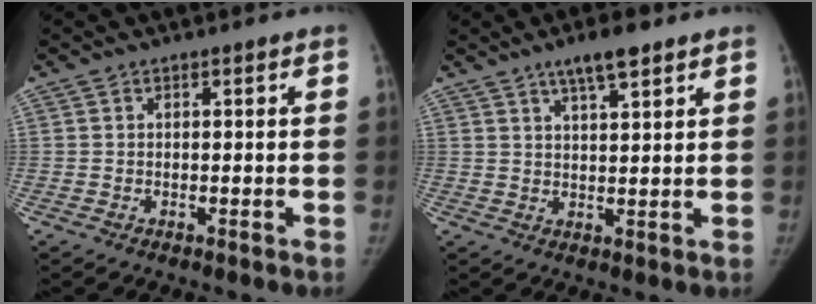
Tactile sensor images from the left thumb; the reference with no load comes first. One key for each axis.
{"total": 6.2, "fx": 4.2, "fy": 1.5, "fz": 4.4, "tx": -0.068, "ty": -0.017, "tz": 0.070}